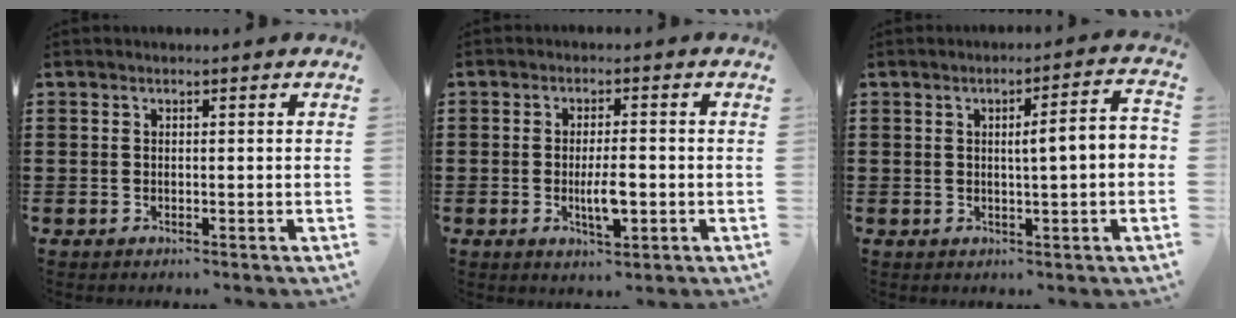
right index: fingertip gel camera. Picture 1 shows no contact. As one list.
[{"total": 5.0, "force": [-1.1, 1.6, 4.6], "torque": [-0.092, -0.001, -0.023]}, {"total": 3.9, "force": [0.0, 0.1, 3.9], "torque": [-0.070, 0.000, -0.004]}]